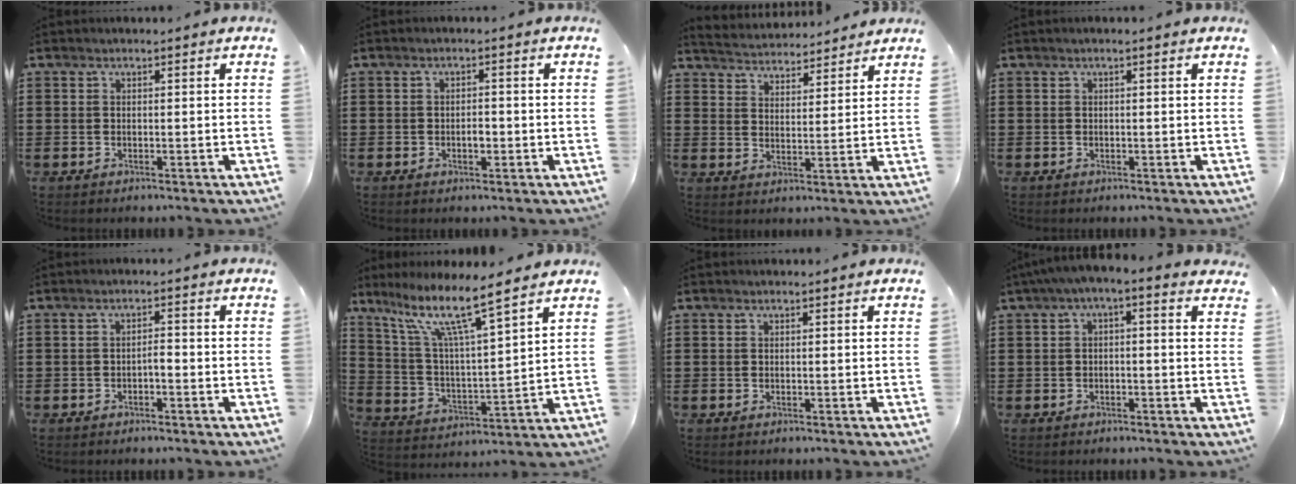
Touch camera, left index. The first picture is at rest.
{"total": 1.9, "force": [-0.4, 0.9, 1.6], "torque": [-0.031, 0.004, -0.008]}
{"total": 3.6, "force": [3.6, 0.3, -0.5], "torque": [-0.009, -0.020, 0.062]}
{"total": 0.6, "force": [0.1, 0.0, 0.6], "torque": [-0.009, -0.002, 0.002]}
{"total": 1.5, "force": [-0.9, 0.4, 1.1], "torque": [-0.025, 0.002, -0.020]}
{"total": 10.1, "force": [7.4, 0.8, 6.8], "torque": [-0.158, -0.038, 0.120]}
{"total": 0.0}
{"total": 2.1, "force": [-1.4, 0.3, 1.5], "torque": [-0.027, 0.001, -0.032]}